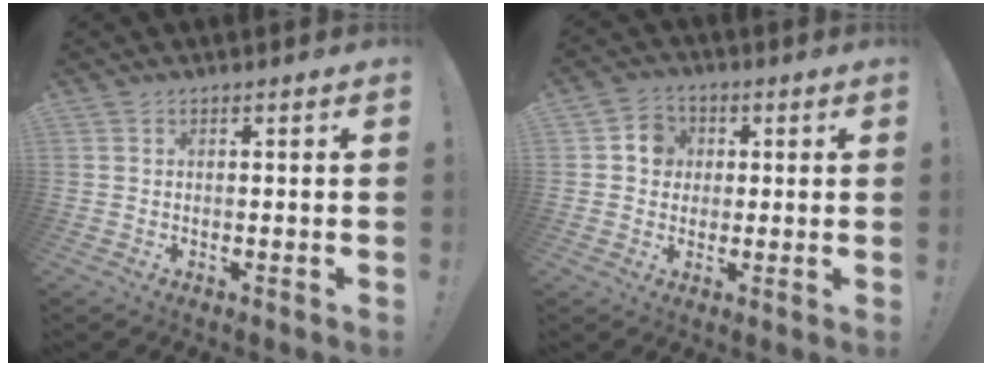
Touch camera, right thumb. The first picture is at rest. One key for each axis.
{"total": 6.7, "fx": 1.2, "fy": 6.2, "fz": 2.3, "tx": -0.031, "ty": 0.004, "tz": 0.024}